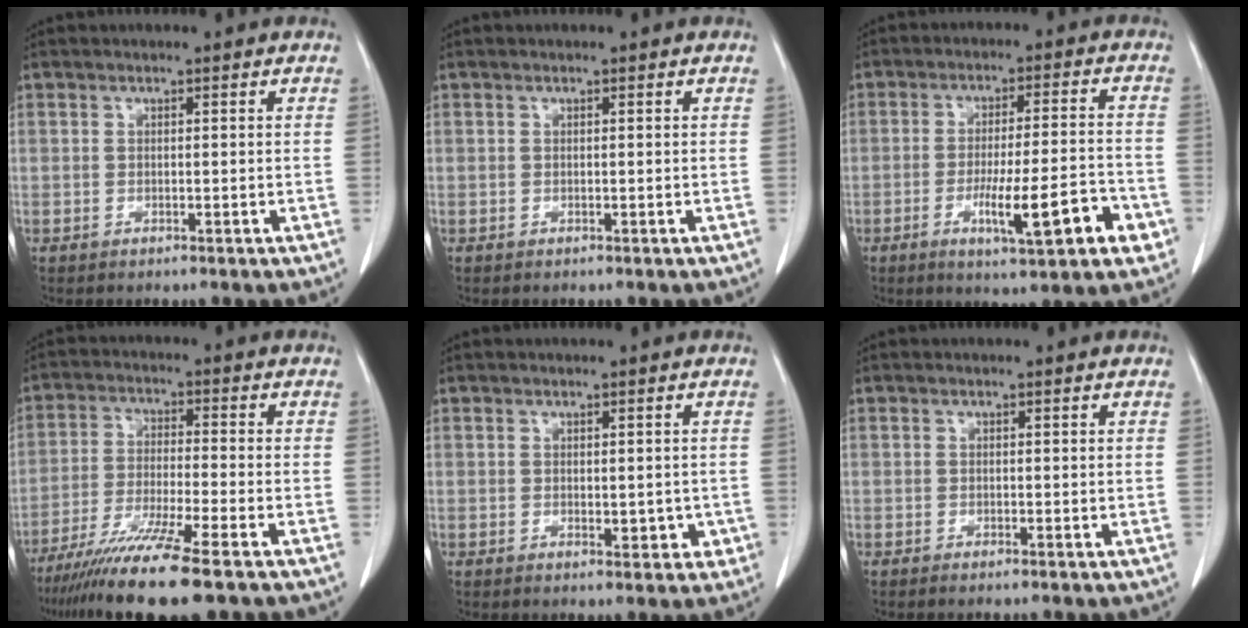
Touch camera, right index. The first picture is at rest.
{"total": 0.0}
{"total": 11.7, "force": [-4.7, 1.6, 10.6], "torque": [-0.163, 0.001, -0.067]}
{"total": 12.2, "force": [-9.0, -0.9, 8.2], "torque": [-0.149, -0.037, -0.152]}
{"total": 3.3, "force": [-0.7, 1.9, 2.6], "torque": [-0.025, 0.001, -0.002]}
{"total": 0.6, "force": [-0.5, -0.1, 0.4], "torque": [-0.011, -0.001, -0.009]}